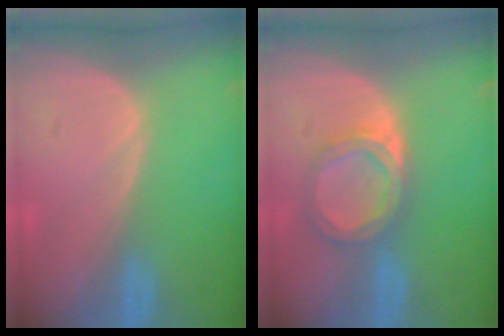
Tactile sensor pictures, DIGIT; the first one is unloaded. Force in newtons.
{"total": 5.1, "press": 5.0, "slide": 0.7}